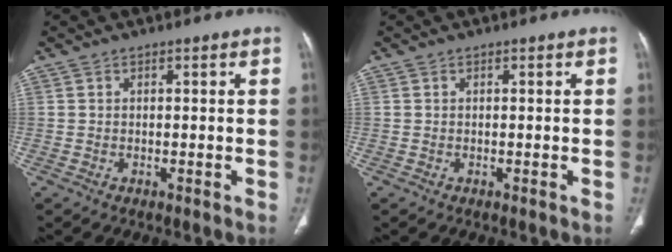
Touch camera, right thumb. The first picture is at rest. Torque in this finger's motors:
{"motor_torque": [0.01, 0.00, 0.00, 0.00, 0.00]}